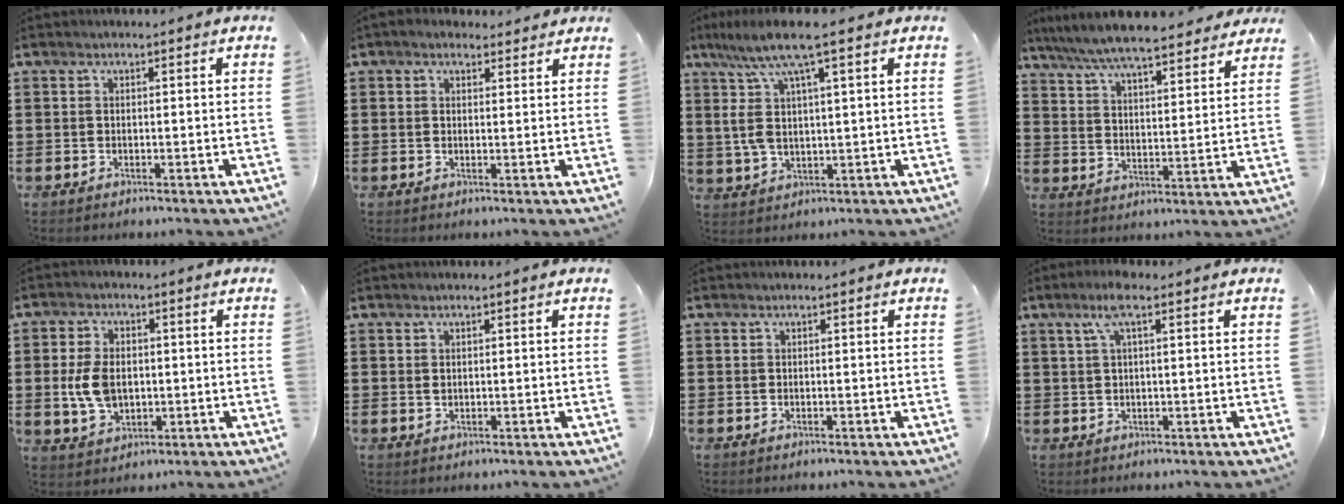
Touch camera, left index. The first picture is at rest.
{"total": 1.7, "force": [1.4, 0.9, 0.3], "torque": [-0.010, 0.006, 0.028]}
{"total": 10.1, "force": [4.7, 2.2, 8.7], "torque": [-0.197, -0.014, 0.074]}
{"total": 7.4, "force": [7.0, 0.4, 2.5], "torque": [-0.079, -0.038, 0.124]}
{"total": 6.7, "force": [-0.1, 4.5, 5.0], "torque": [-0.126, 0.004, -0.007]}
{"total": 0.5, "force": [0.2, 0.3, 0.3], "torque": [-0.009, 0.001, 0.005]}
{"total": 0.0}
{"total": 3.8, "force": [1.8, 0.5, 3.4], "torque": [-0.071, 0.004, 0.030]}